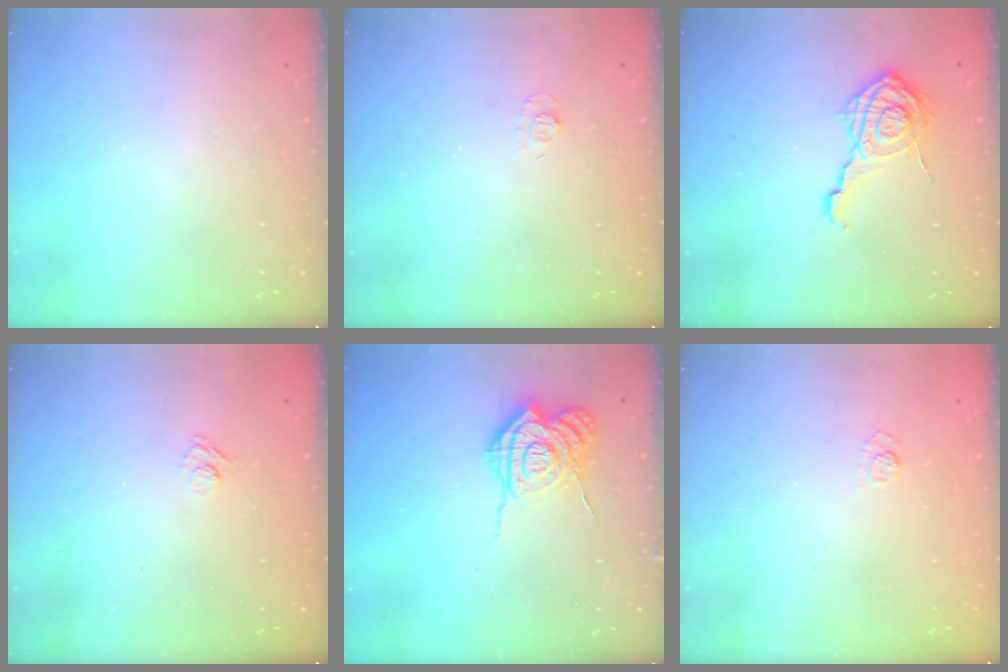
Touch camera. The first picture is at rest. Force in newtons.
{"total": 3.7, "press": 3.6, "slide": 1.0}
{"total": 13.1, "press": 13.1, "slide": 0.8}
{"total": 4.1, "press": 3.9, "slide": 1.3}
{"total": 13.8, "press": 13.8, "slide": 1.2}
{"total": 2.4, "press": 2.0, "slide": 1.3}